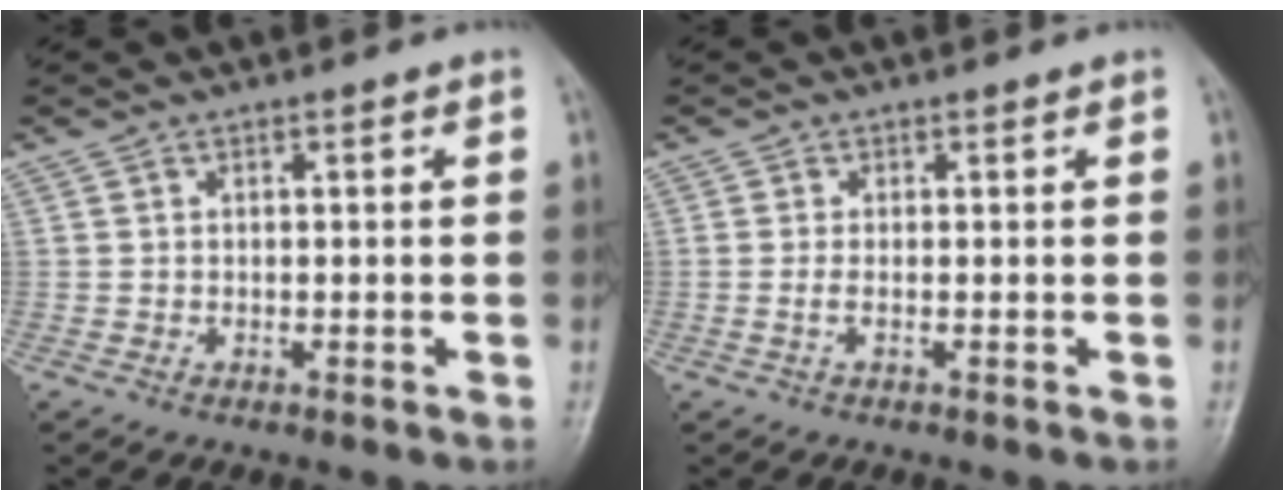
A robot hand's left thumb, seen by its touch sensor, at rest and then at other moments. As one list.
[{"total": 1.1, "force": [-0.2, 0.1, 1.1], "torque": [-0.029, -0.001, -0.003]}]